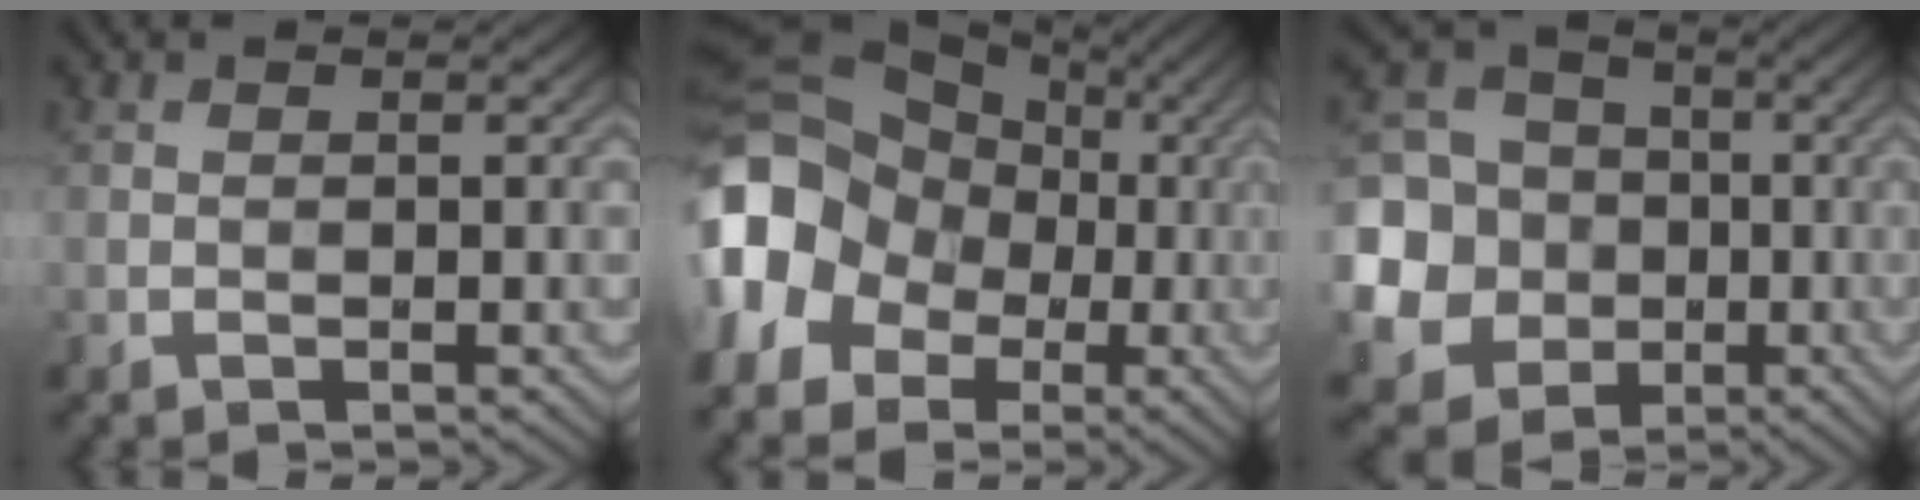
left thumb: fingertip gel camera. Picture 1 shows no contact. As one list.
[{"total": 15.1, "force": [-3.1, 12.8, 7.3], "torque": [-0.188, -0.006, -0.084]}, {"total": 13.8, "force": [-2.5, 12.5, 5.2], "torque": [-0.181, -0.025, -0.076]}]